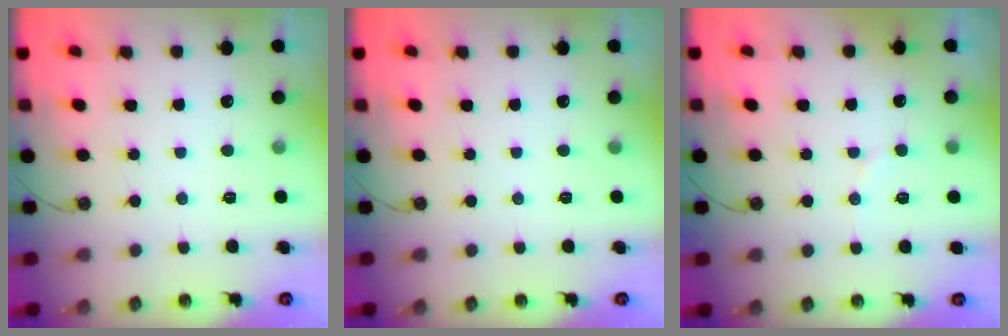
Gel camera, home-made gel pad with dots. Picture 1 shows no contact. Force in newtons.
{"total": 0.0}
{"total": 6.1, "press": 6.1, "slide": 0.4}